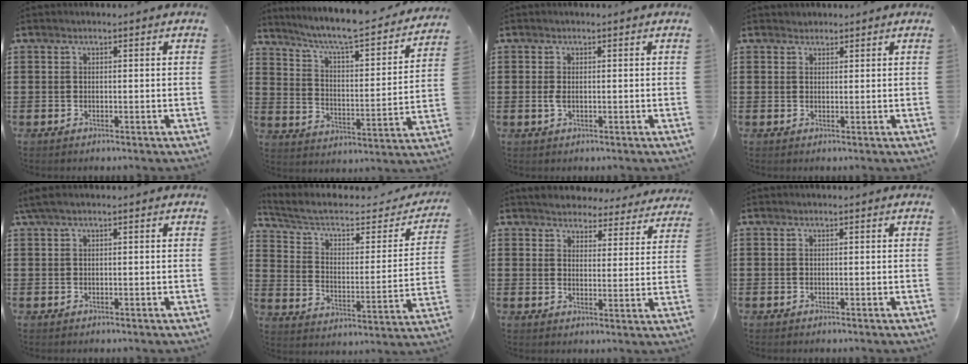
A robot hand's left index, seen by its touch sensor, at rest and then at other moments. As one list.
[{"total": 6.5, "force": [5.6, 0.1, 3.1], "torque": [-0.086, -0.047, 0.088]}, {"total": 1.3, "force": [0.0, 0.5, 1.2], "torque": [-0.031, -0.001, -0.003]}, {"total": 1.2, "force": [1.1, 0.5, -0.1], "torque": [-0.002, 0.002, 0.023]}, {"total": 1.2, "force": [0.2, 0.2, 1.2], "torque": [-0.021, -0.001, 0.005]}, {"total": 6.1, "force": [4.5, 2.5, 3.3], "torque": [-0.080, -0.028, 0.071]}, {"total": 4.0, "force": [4.0, 0.2, -0.2], "torque": [-0.019, -0.025, 0.067]}, {"total": 0.0}]